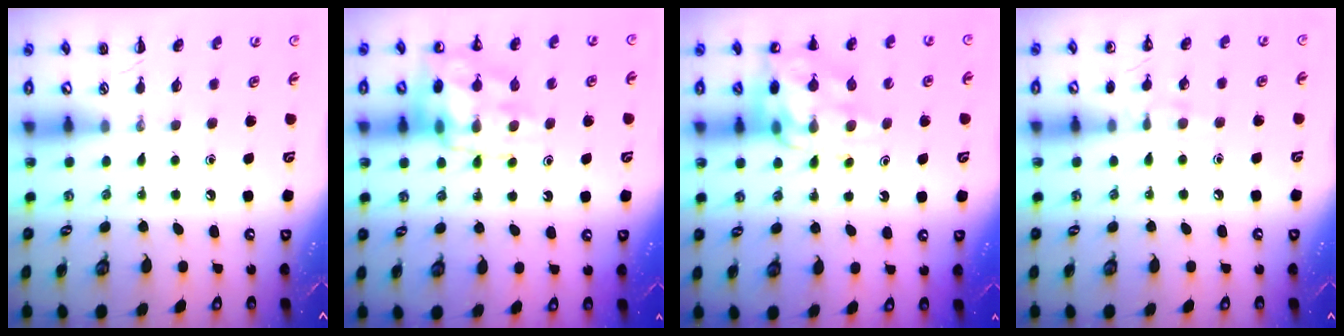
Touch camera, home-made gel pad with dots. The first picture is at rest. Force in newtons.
{"total": 13.6, "press": 13.5, "slide": 1.8}
{"total": 14.4, "press": 14.2, "slide": 2.7}
{"total": 7.0, "press": 6.8, "slide": 1.9}